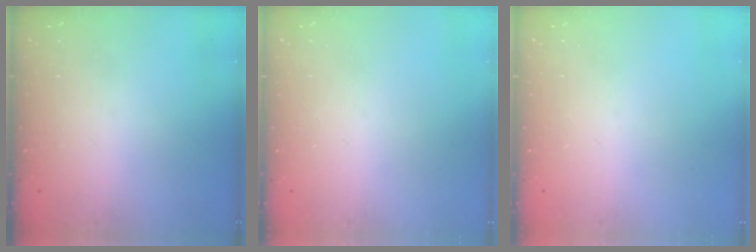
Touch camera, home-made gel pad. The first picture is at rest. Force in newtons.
{"total": 0.0}
{"total": 0.0}